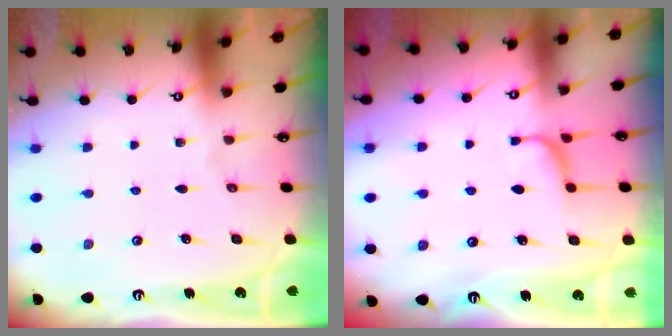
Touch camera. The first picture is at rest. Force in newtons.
{"total": 1.7, "press": 1.6, "slide": 0.5}